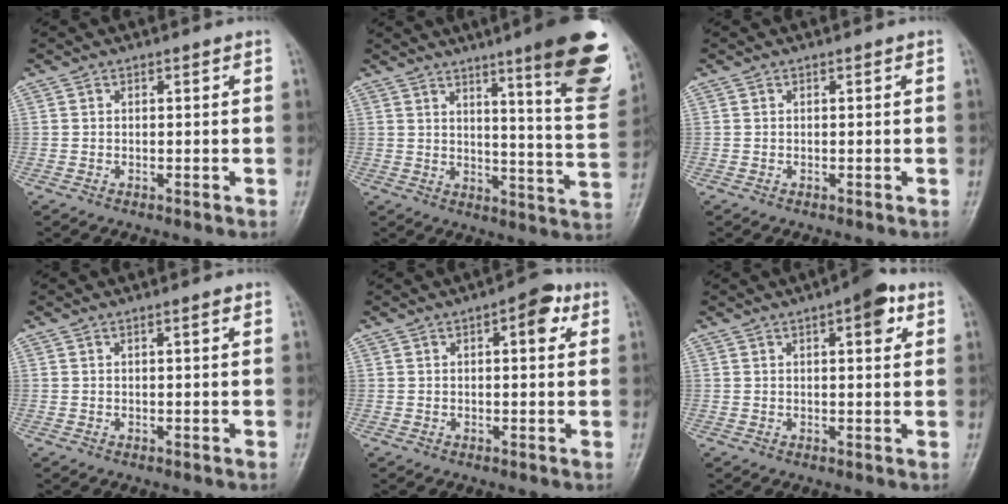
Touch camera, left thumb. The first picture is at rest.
{"total": 19.4, "force": [11.2, 2.4, 15.6], "torque": [-0.172, -0.067, 0.147]}
{"total": 0.0}
{"total": 1.0, "force": [0.5, 0.1, 0.9], "torque": [-0.015, 0.000, 0.008]}
{"total": 5.3, "force": [2.2, 2.2, 4.3], "torque": [-0.043, 0.001, 0.020]}
{"total": 6.1, "force": [2.8, 2.1, 4.9], "torque": [-0.052, -0.004, 0.031]}